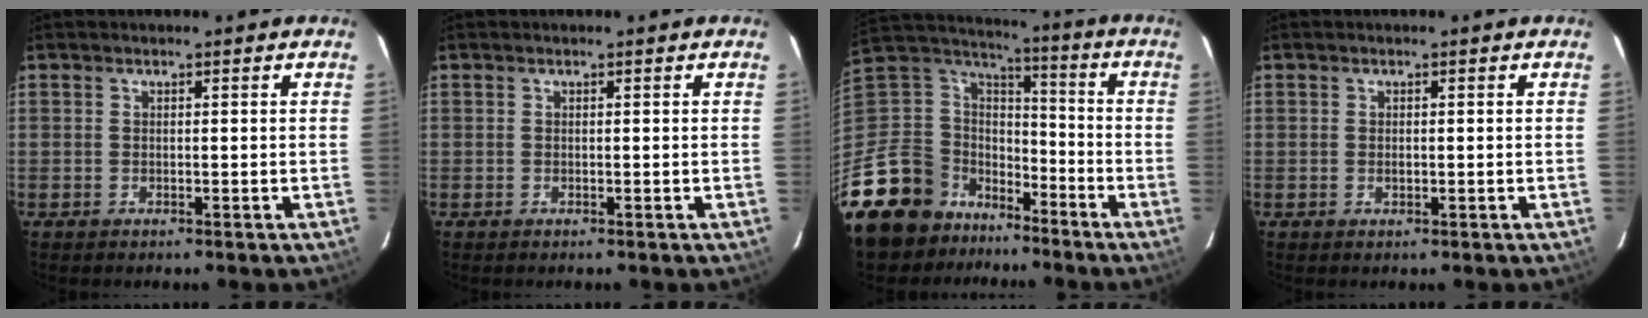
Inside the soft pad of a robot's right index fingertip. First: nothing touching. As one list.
[{"total": 0.0}, {"total": 17.9, "force": [-13.0, 11.8, 3.9], "torque": [-0.126, 0.048, -0.226]}, {"total": 0.8, "force": [0.0, 0.7, 0.4], "torque": [-0.005, 0.000, 0.001]}]